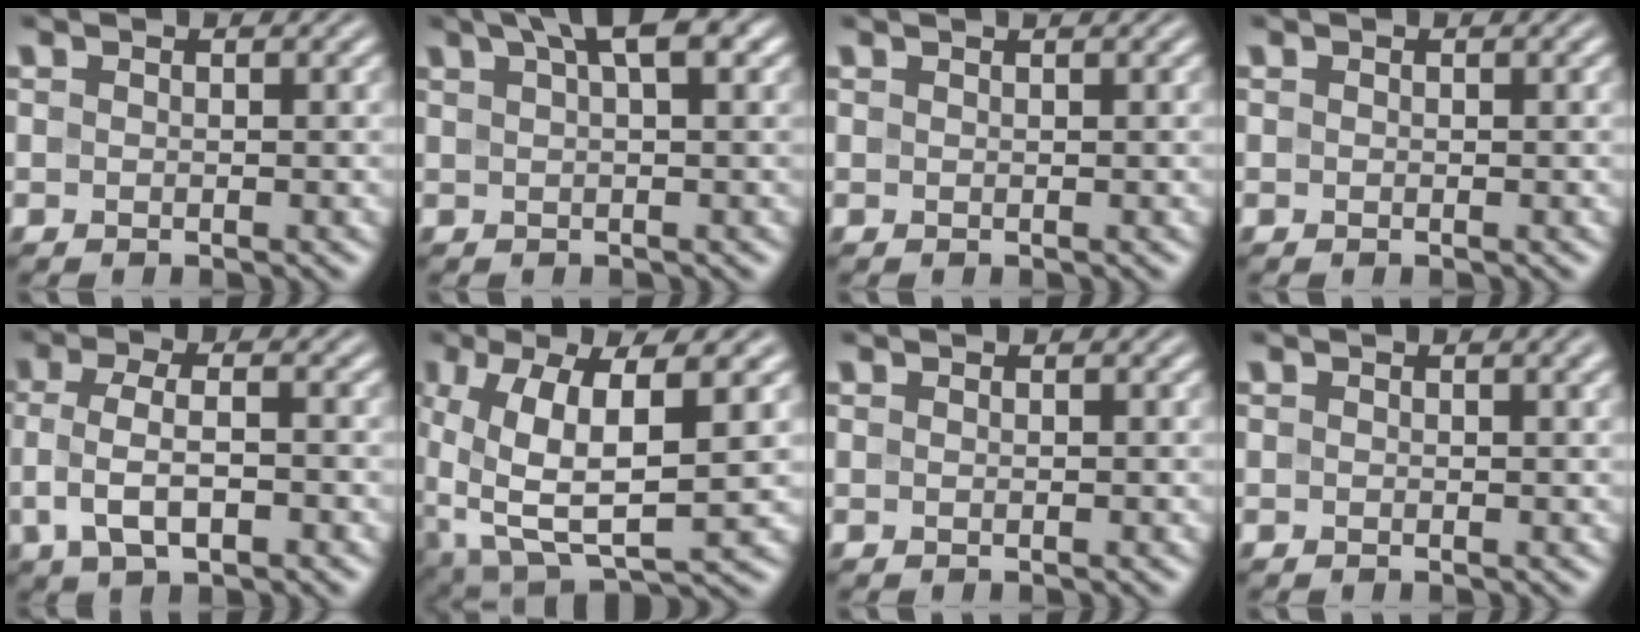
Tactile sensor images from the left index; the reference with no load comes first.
{"total": 4.3, "force": [2.4, 0.8, 3.4], "torque": [-0.047, 0.014, 0.037]}
{"total": 0.7, "force": [0.4, 0.1, 0.6], "torque": [-0.007, 0.000, 0.001]}
{"total": 0.0}
{"total": 4.4, "force": [-1.1, 1.8, 3.9], "torque": [-0.084, 0.000, -0.021]}
{"total": 9.9, "force": [0.5, 3.9, 9.0], "torque": [-0.184, -0.007, 0.009]}
{"total": 0.0}
{"total": 1.1, "force": [0.4, 0.2, 1.0], "torque": [-0.013, 0.000, 0.005]}